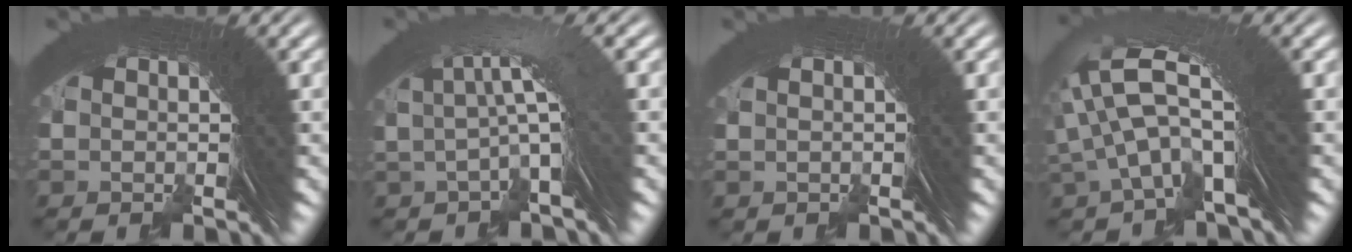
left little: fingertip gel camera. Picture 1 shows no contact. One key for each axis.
{"total": 2.8, "fx": -0.2, "fy": -0.3, "fz": 2.7, "tx": -0.029, "ty": 0.019, "tz": -0.003}
{"total": 0.9, "fx": 0.3, "fy": -0.8, "fz": -0.3, "tx": 0.007, "ty": 0.010, "tz": 0.005}
{"total": 4.9, "fx": 0.6, "fy": 1.9, "fz": 4.5, "tx": -0.105, "ty": 0.002, "tz": 0.009}